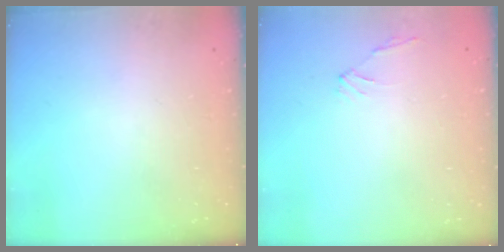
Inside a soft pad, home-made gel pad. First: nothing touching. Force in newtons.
{"total": 1.2, "press": 1.1, "slide": 0.6}